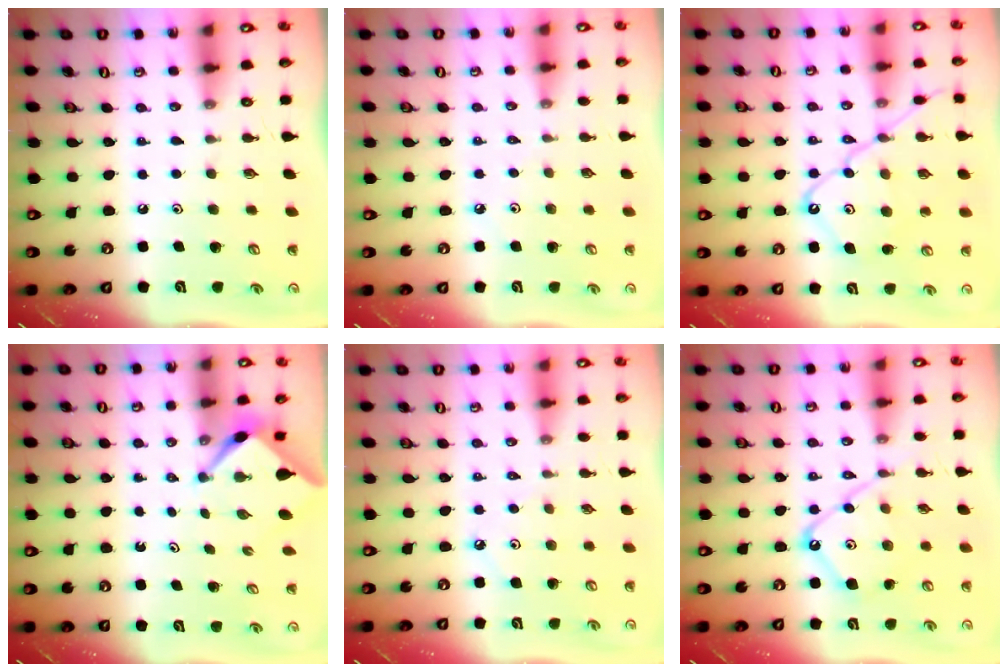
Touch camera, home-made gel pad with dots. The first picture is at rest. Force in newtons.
{"total": 1.1, "press": 1.1, "slide": 0.4}
{"total": 13.9, "press": 13.8, "slide": 1.4}
{"total": 2.6, "press": 2.6, "slide": 0.3}
{"total": 3.8, "press": 3.8, "slide": 0.7}
{"total": 11.9, "press": 11.8, "slide": 1.2}